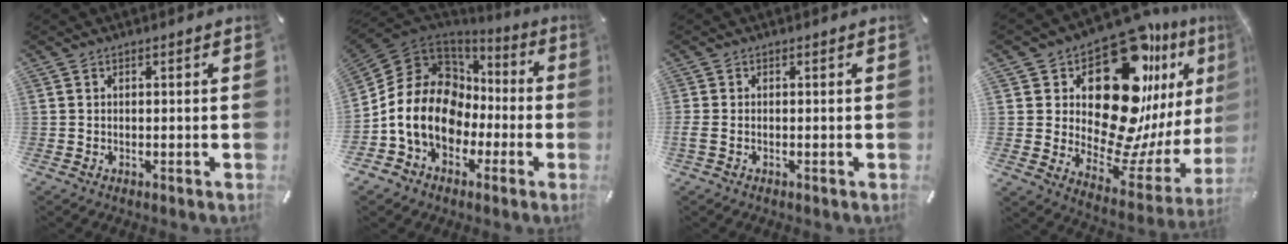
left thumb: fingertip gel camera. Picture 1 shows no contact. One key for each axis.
{"total": 17.3, "fx": -2.4, "fy": 14.3, "fz": 9.4, "tx": -0.203, "ty": 0.002, "tz": -0.044}
{"total": 1.3, "fx": -0.4, "fy": 0.4, "fz": 1.1, "tx": -0.019, "ty": -0.001, "tz": -0.006}
{"total": 25.1, "fx": 12.0, "fy": 12.7, "fz": 18.1, "tx": -0.292, "ty": -0.122, "tz": 0.204}